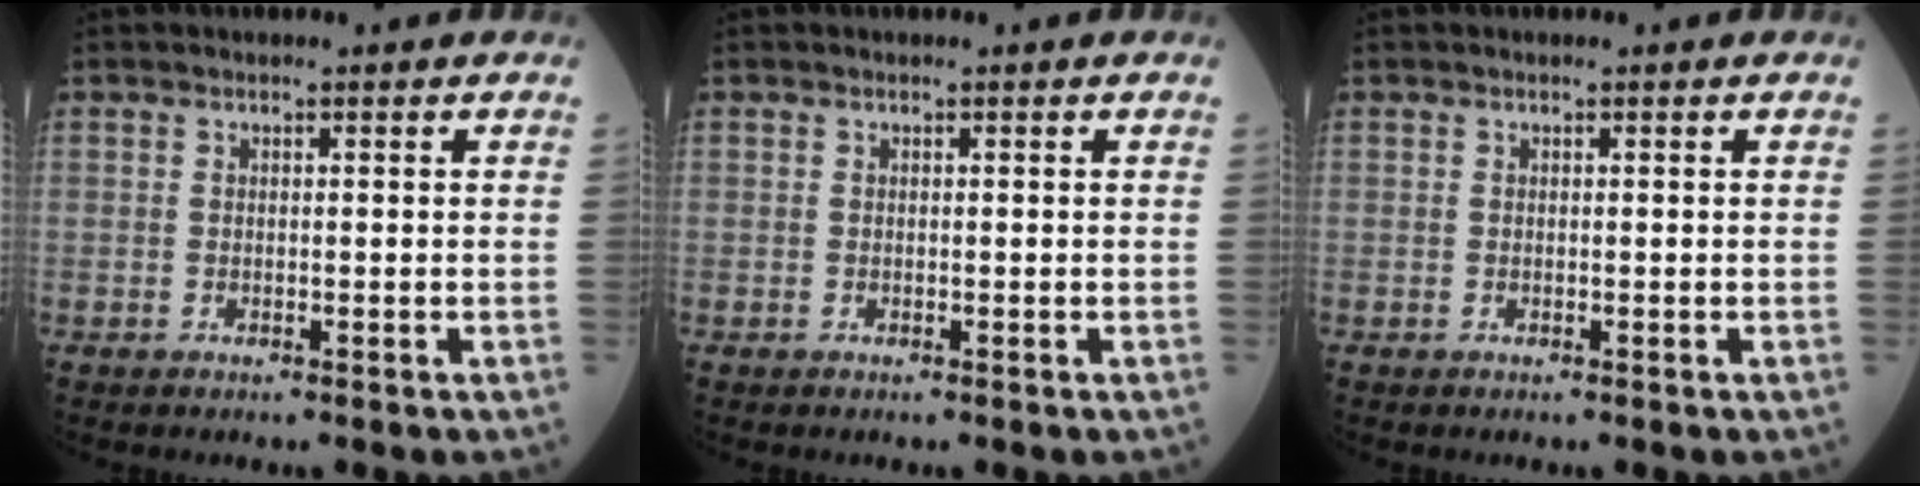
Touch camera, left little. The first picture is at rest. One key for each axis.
{"total": 0.0}
{"total": 0.0}